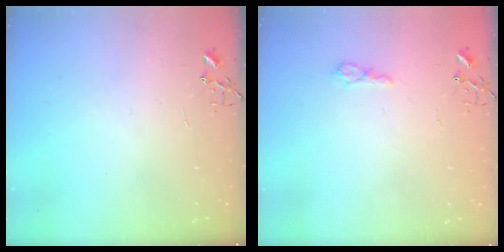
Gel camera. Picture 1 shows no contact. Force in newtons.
{"total": 6.5, "press": 6.5, "slide": 0.7}